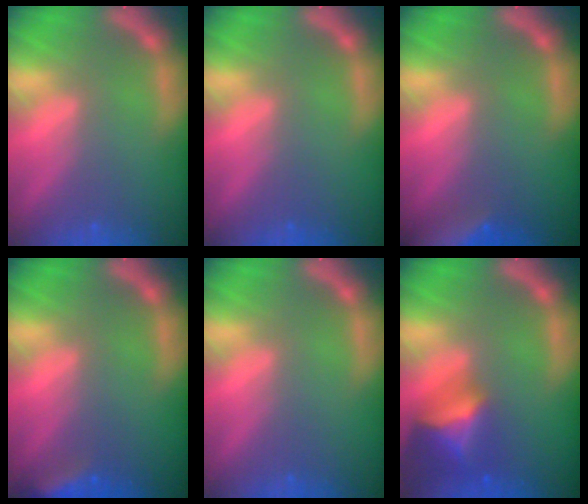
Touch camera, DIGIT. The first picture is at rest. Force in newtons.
{"total": 0.0}
{"total": 9.4}
{"total": 3.5}
{"total": 0.0}
{"total": 6.0}